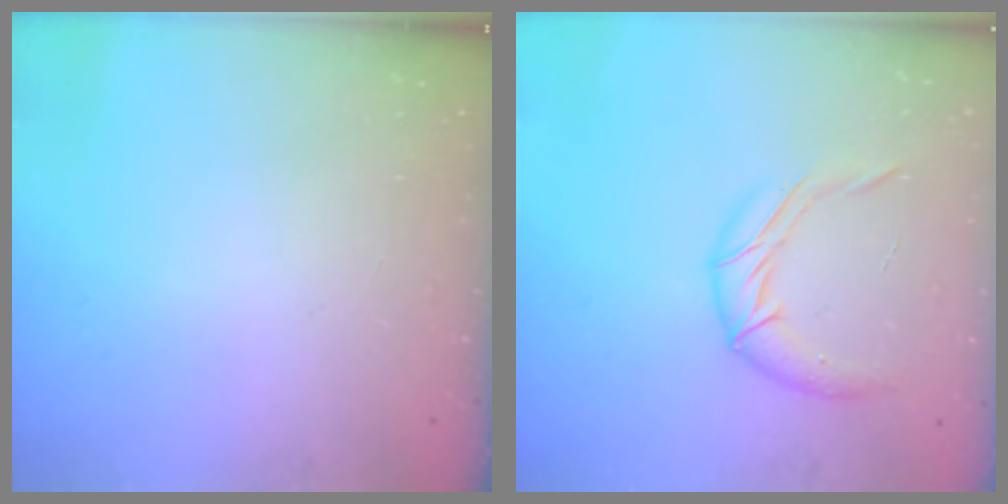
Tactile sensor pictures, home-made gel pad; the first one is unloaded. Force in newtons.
{"total": 10.8, "press": 10.7, "slide": 1.3}